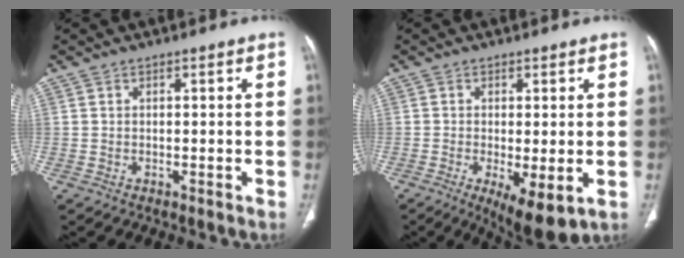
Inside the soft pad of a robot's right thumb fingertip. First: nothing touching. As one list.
[{"total": 8.7, "force": [-2.6, 2.8, 7.8], "torque": [-0.124, -0.021, -0.035]}]